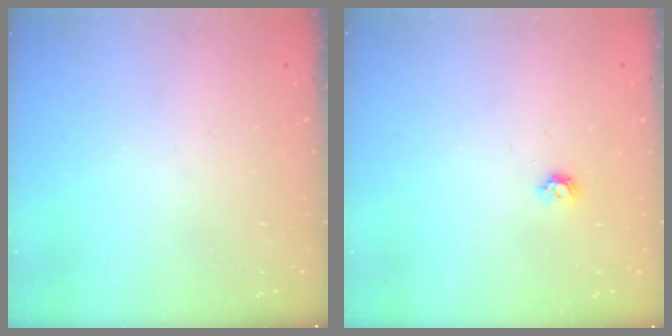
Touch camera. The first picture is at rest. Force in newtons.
{"total": 3.8, "press": 3.7, "slide": 0.6}